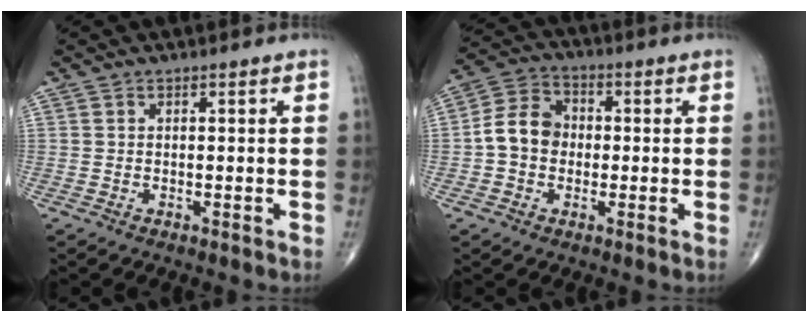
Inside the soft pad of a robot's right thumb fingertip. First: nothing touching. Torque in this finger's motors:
{"motor_torque": [-0.04, 0.08, 1.02, -0.11, 0.08]}